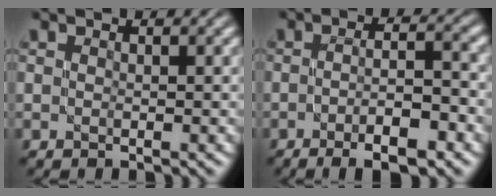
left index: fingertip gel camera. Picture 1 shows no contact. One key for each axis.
{"total": 6.3, "fx": -2.7, "fy": 1.4, "fz": 5.5, "tx": -0.080, "ty": 0.002, "tz": -0.038}